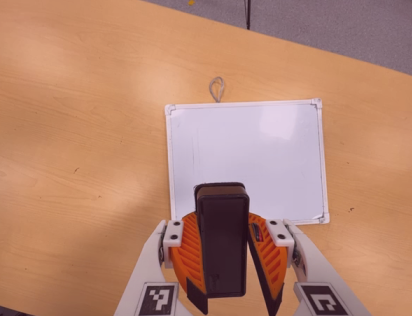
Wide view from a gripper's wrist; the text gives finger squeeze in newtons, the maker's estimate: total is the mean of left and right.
{"total": 9.4, "left": 9.6, "right": 9.2}